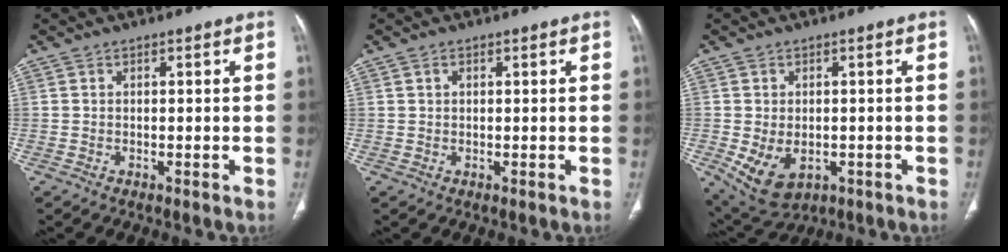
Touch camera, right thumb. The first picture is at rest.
{"total": 0.9, "force": [0.4, 0.6, 0.5], "torque": [-0.008, 0.001, 0.007]}
{"total": 8.5, "force": [-2.2, 5.7, 5.9], "torque": [-0.099, -0.001, -0.016]}